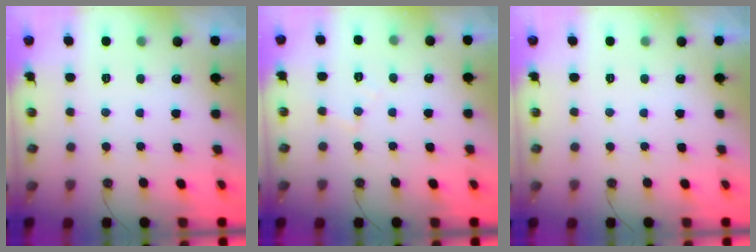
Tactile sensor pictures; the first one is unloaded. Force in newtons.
{"total": 4.9, "press": 4.8, "slide": 0.8}
{"total": 0.0}